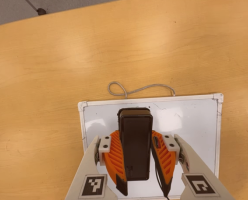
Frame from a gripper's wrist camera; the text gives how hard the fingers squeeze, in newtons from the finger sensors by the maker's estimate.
{"total": 7.9, "left": 6.3, "right": 9.5}